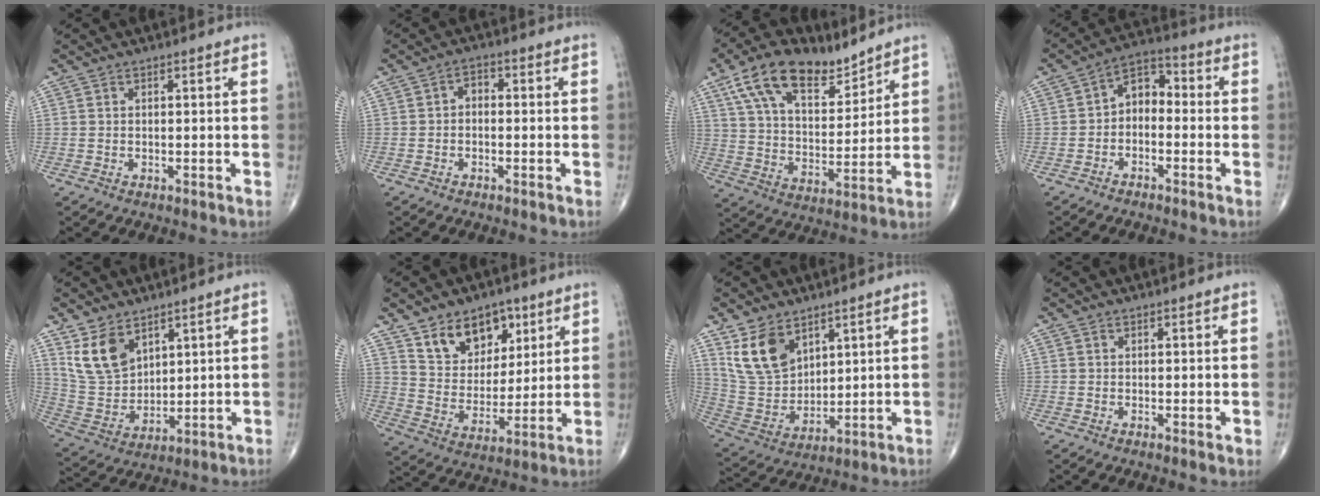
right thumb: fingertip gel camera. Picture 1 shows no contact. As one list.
[{"total": 2.3, "force": [-0.4, 1.6, 1.6], "torque": [-0.013, 0.012, -0.017]}, {"total": 16.2, "force": [10.5, 7.9, 9.5], "torque": [-0.139, -0.043, 0.193]}, {"total": 6.4, "force": [-1.2, 4.4, 4.5], "torque": [-0.050, 0.035, -0.040]}, {"total": 10.6, "force": [6.2, 6.4, 5.7], "torque": [-0.094, -0.027, 0.139]}, {"total": 13.3, "force": [7.6, 8.9, 6.3], "torque": [-0.063, -0.044, 0.138]}, {"total": 12.0, "force": [6.8, 7.4, 6.4], "torque": [-0.102, -0.030, 0.153]}, {"total": 1.2, "force": [0.6, 0.4, 0.9], "torque": [-0.015, -0.006, 0.008]}]